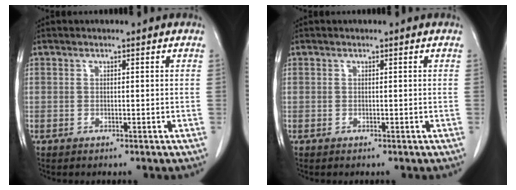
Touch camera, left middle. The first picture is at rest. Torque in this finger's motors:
{"motor_torque": [0.15, -0.09, 0.09, 0.01]}